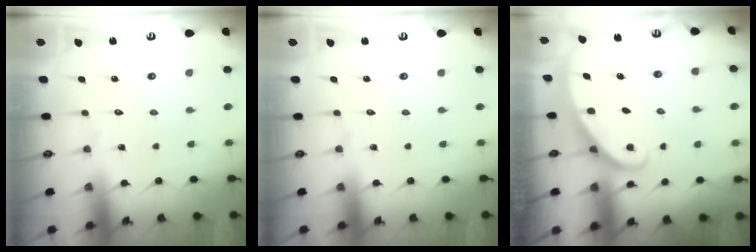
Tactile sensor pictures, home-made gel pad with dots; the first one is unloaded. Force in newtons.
{"total": 0.0}
{"total": 1.9, "press": 1.9, "slide": 0.1}